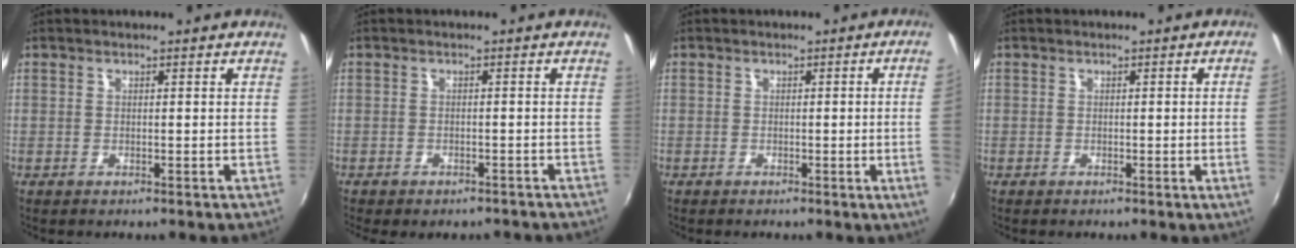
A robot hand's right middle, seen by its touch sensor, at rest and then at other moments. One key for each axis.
{"total": 5.1, "fx": -4.1, "fy": 2.1, "fz": 2.1, "tx": -0.047, "ty": -0.021, "tz": -0.053}
{"total": 4.0, "fx": 0.0, "fy": -1.8, "fz": 3.6, "tx": -0.056, "ty": -0.008, "tz": 0.004}
{"total": 2.0, "fx": -0.1, "fy": -1.2, "fz": 1.6, "tx": -0.020, "ty": -0.011, "tz": 0.001}